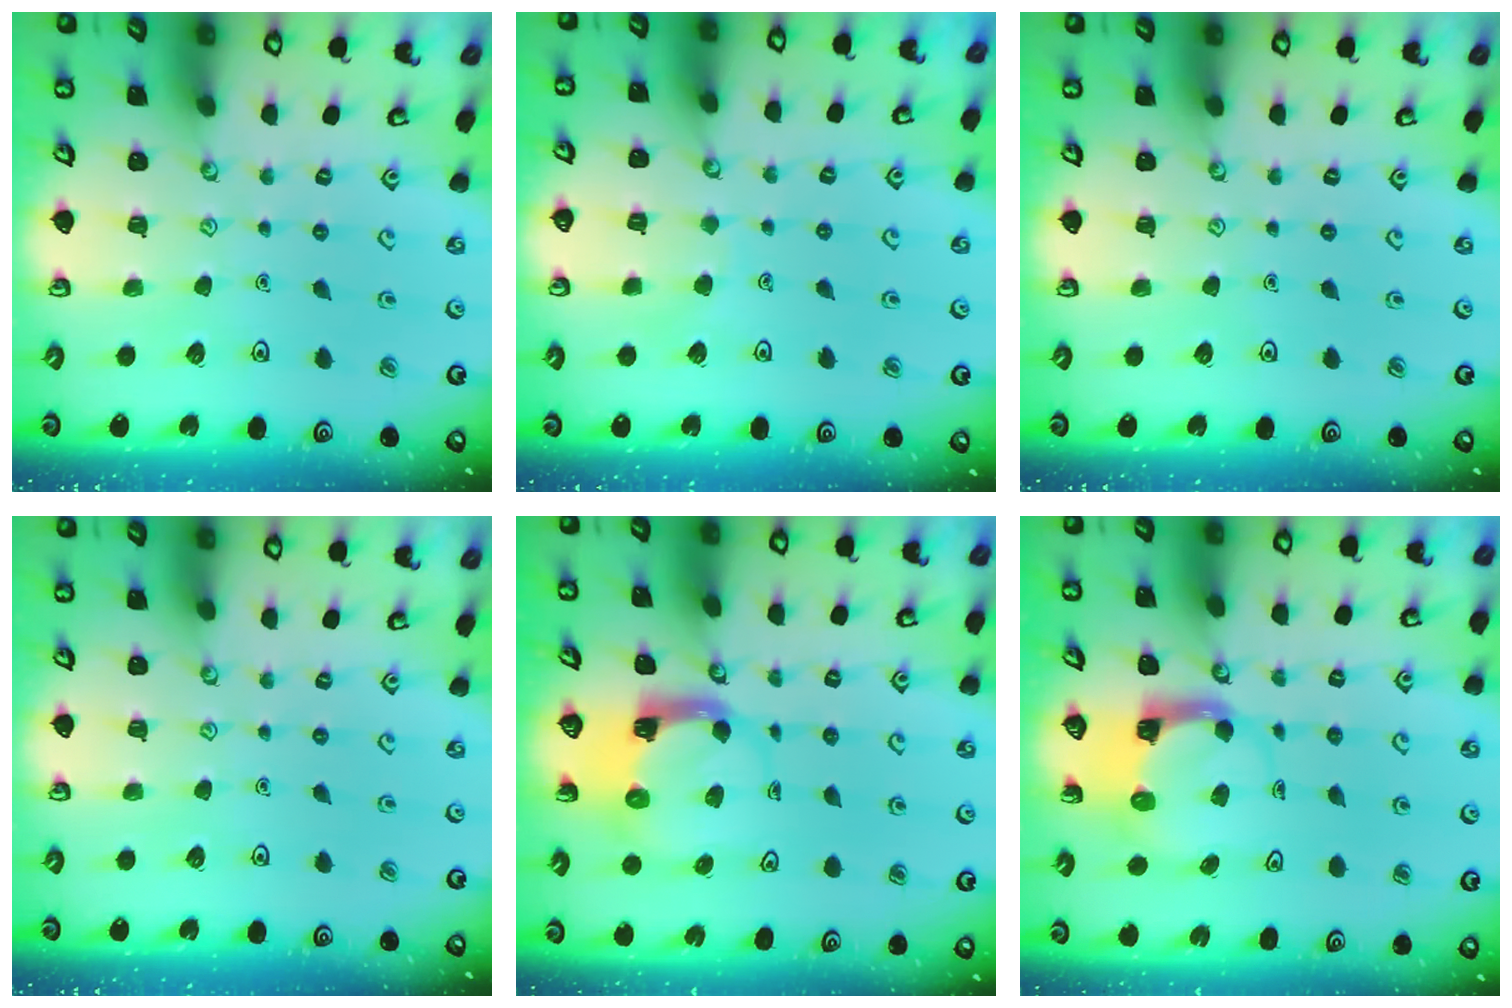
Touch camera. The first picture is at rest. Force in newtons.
{"total": 3.1, "press": 3.0, "slide": 0.3}
{"total": 0.0}
{"total": 0.0}
{"total": 3.9, "press": 3.8, "slide": 0.6}
{"total": 3.9, "press": 3.9, "slide": 0.5}